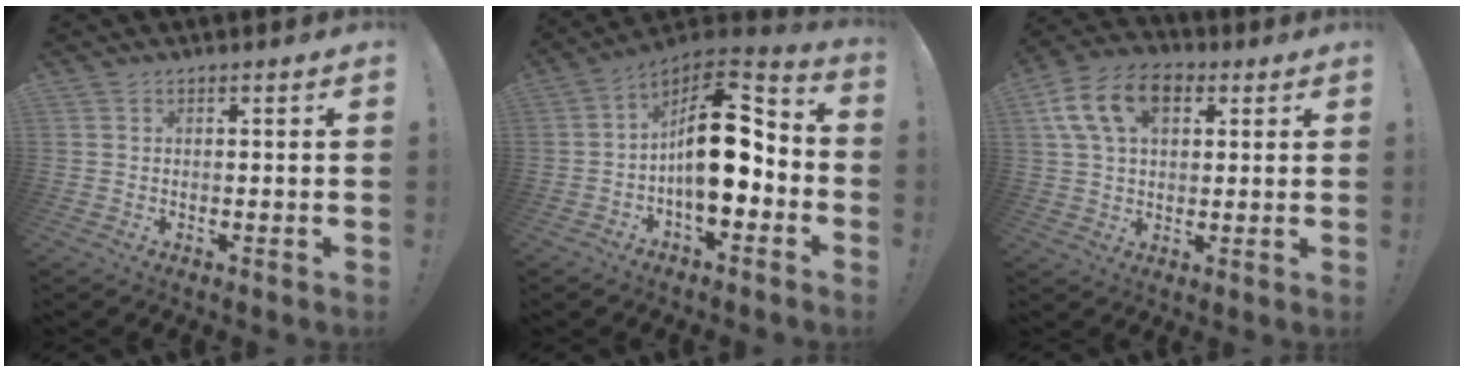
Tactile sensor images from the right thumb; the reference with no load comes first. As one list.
[{"total": 18.6, "force": [-0.6, 9.6, 16.0], "torque": [-0.251, 0.012, -0.006]}, {"total": 15.2, "force": [5.6, 9.9, 10.0], "torque": [-0.177, -0.007, 0.103]}]